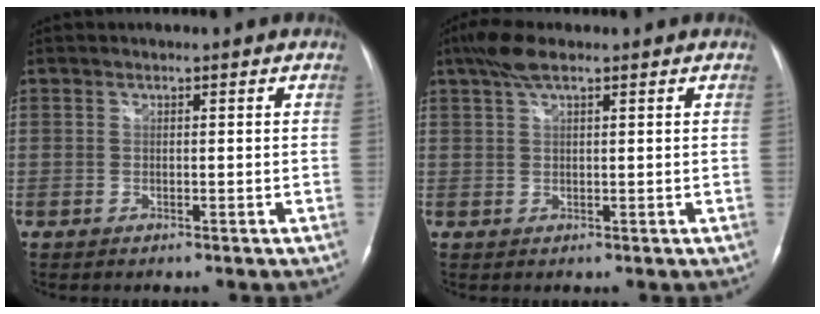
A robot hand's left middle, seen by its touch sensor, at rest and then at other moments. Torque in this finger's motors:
{"motor_torque": [0.35, -0.22, 0.01, 0.04]}